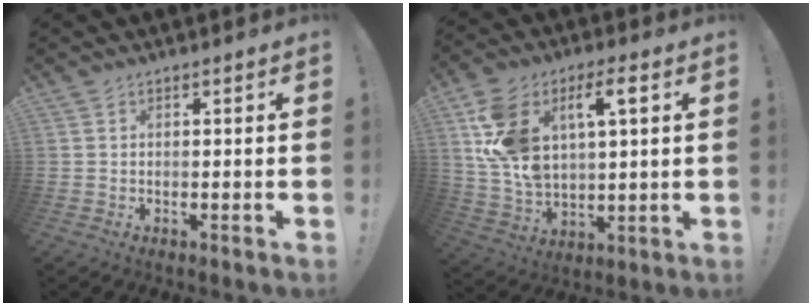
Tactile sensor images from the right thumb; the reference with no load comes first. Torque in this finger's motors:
{"motor_torque": [1.55, 2.10, 1.46, 0.79, 0.34]}